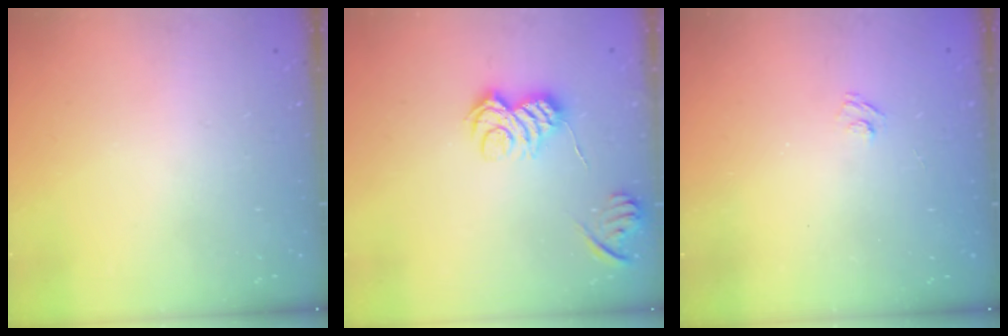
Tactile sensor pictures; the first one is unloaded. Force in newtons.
{"total": 8.5, "press": 8.5, "slide": 0.6}
{"total": 2.7, "press": 2.5, "slide": 0.9}